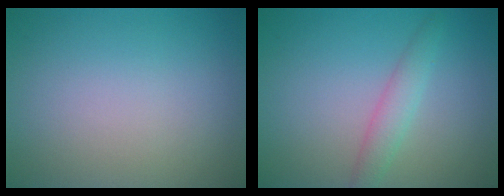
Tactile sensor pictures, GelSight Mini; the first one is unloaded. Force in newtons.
{"total": 2.2, "press": 2.2, "slide": 0.2}